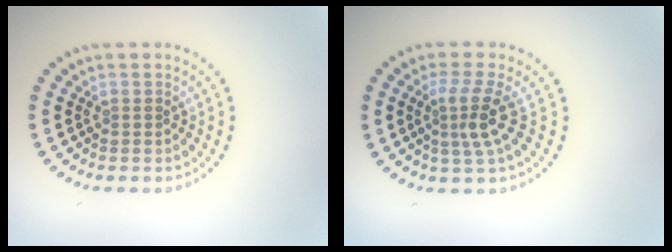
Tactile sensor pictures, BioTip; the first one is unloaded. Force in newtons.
{"total": 3.0, "press": 2.3, "slide": 2.0}